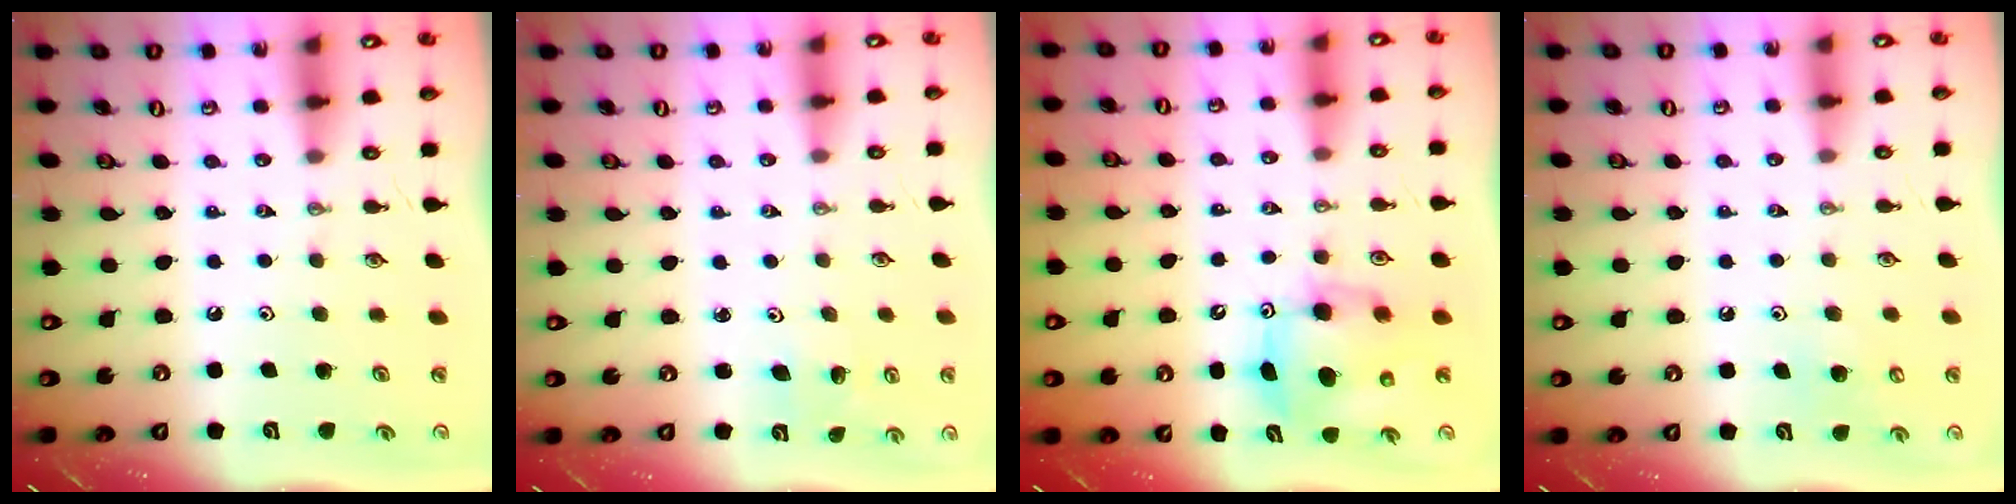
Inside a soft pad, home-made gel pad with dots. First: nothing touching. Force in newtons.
{"total": 2.8, "press": 2.8, "slide": 0.3}
{"total": 7.9, "press": 7.9, "slide": 0.6}
{"total": 6.2, "press": 6.2, "slide": 0.8}